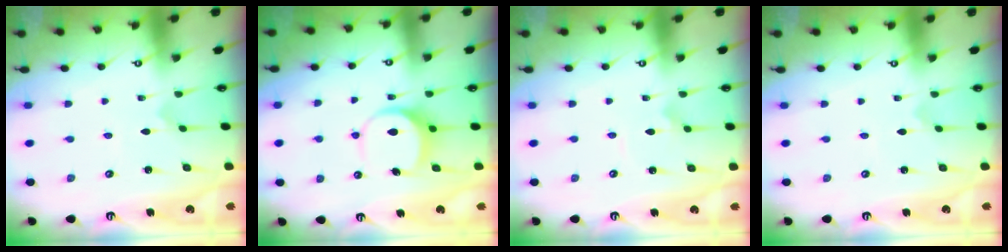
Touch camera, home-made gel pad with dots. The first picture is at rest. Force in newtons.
{"total": 7.1, "press": 7.1, "slide": 0.4}
{"total": 2.0, "press": 2.0, "slide": 0.1}
{"total": 0.0}